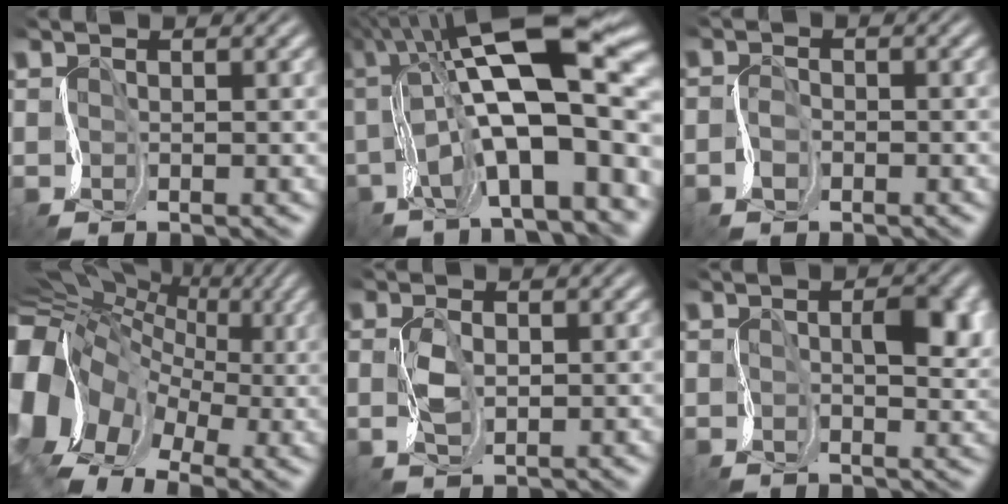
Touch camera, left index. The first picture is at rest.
{"total": 16.2, "force": [0.8, 5.7, 15.2], "torque": [-0.266, 0.034, 0.024]}
{"total": 1.0, "force": [-0.9, 0.4, 0.1], "torque": [-0.016, 0.007, -0.026]}
{"total": 16.8, "force": [-0.9, 13.5, 9.8], "torque": [-0.204, 0.009, -0.003]}
{"total": 1.0, "force": [0.2, 0.6, 0.7], "torque": [-0.042, 0.006, 0.004]}
{"total": 4.0, "force": [0.9, 1.9, 3.4], "torque": [-0.062, 0.007, 0.010]}